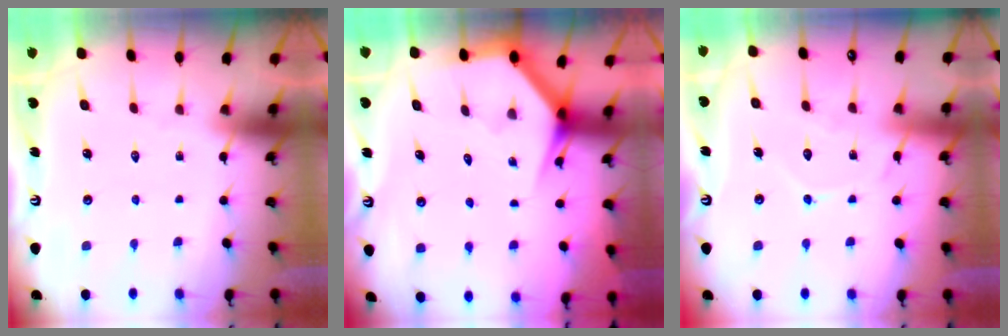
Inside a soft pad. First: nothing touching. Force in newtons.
{"total": 3.4, "press": 3.4, "slide": 0.2}
{"total": 8.3, "press": 8.2, "slide": 0.9}